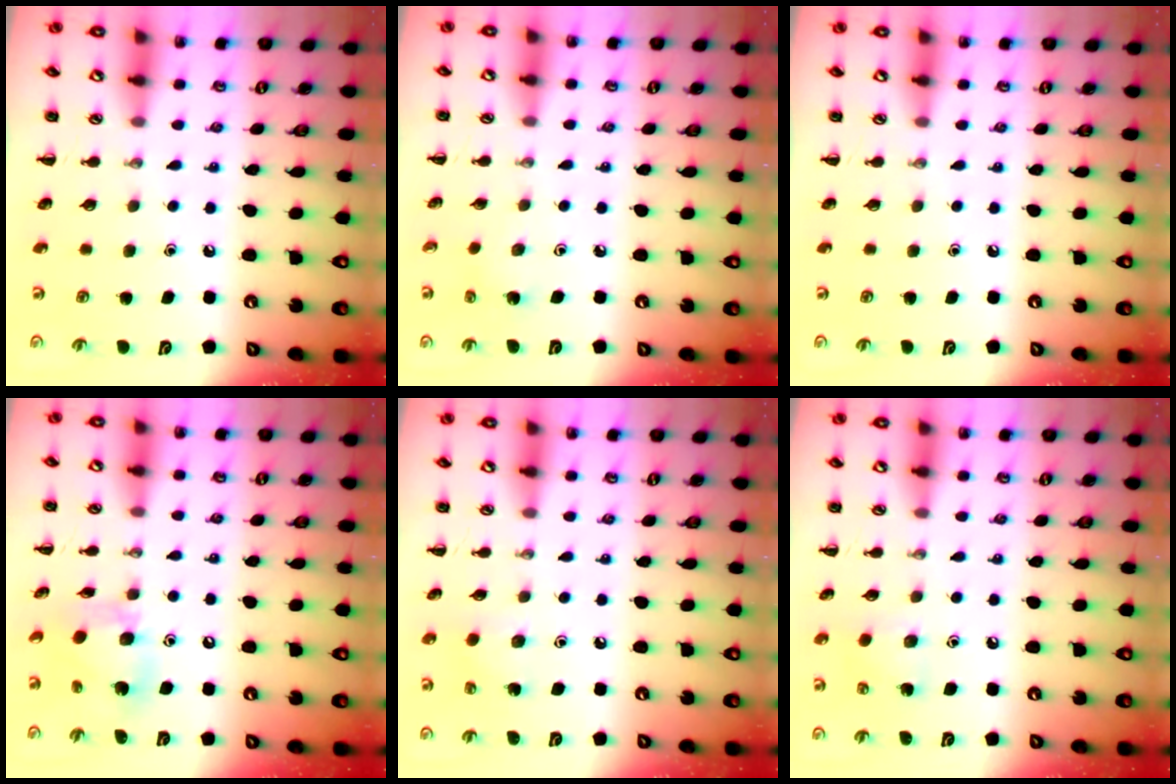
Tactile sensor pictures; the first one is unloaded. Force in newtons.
{"total": 1.9, "press": 1.9, "slide": 0.4}
{"total": 0.0}
{"total": 9.8, "press": 9.6, "slide": 1.7}
{"total": 2.5, "press": 2.4, "slide": 0.8}
{"total": 4.9, "press": 4.7, "slide": 1.1}